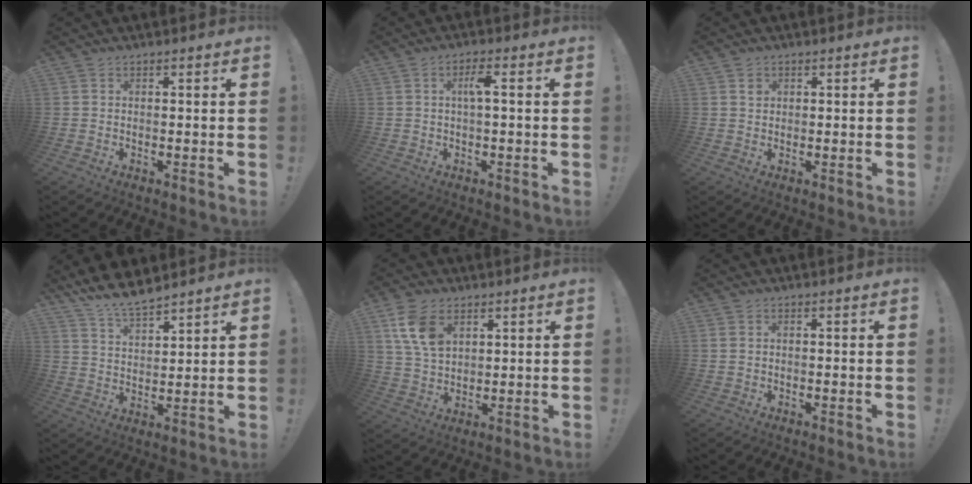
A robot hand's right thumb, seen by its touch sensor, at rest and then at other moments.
{"total": 4.2, "force": [0.4, 0.4, 4.1], "torque": [-0.079, 0.007, 0.000]}
{"total": 1.4, "force": [0.7, 1.2, 0.2], "torque": [0.011, -0.005, 0.009]}
{"total": 9.3, "force": [8.4, 2.4, 3.3], "torque": [-0.073, -0.055, 0.160]}
{"total": 10.8, "force": [5.3, 6.8, 6.4], "torque": [-0.119, -0.010, 0.102]}
{"total": 0.9, "force": [0.4, 0.7, 0.5], "torque": [-0.017, 0.005, 0.009]}